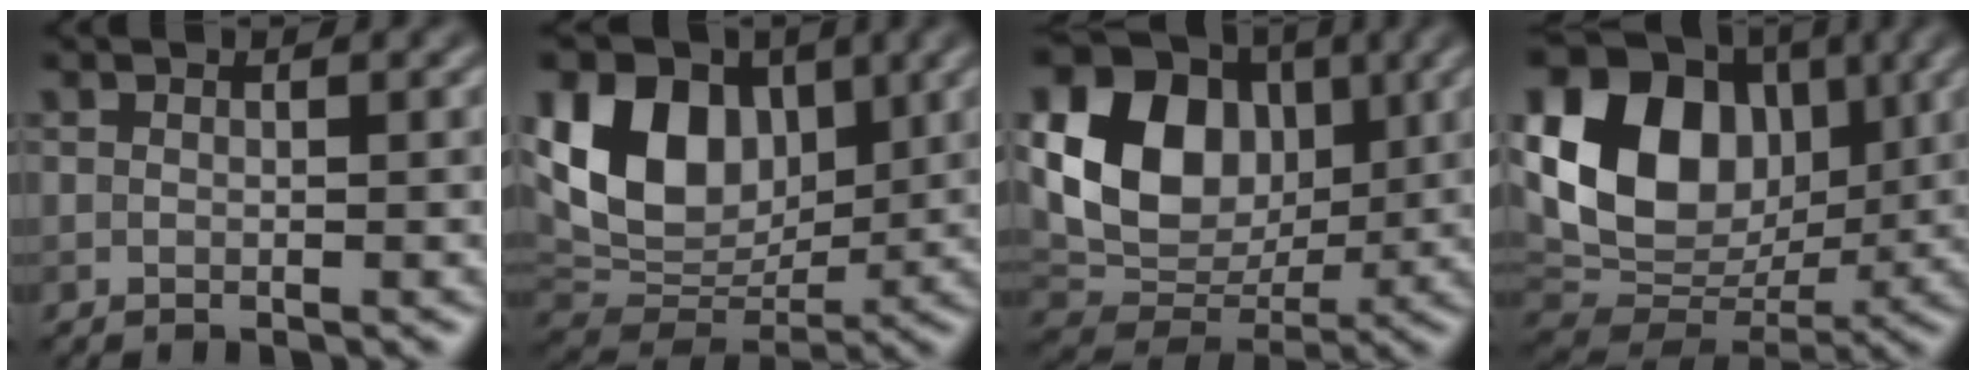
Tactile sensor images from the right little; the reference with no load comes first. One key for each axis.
{"total": 11.1, "fx": 3.2, "fy": 7.8, "fz": 7.1, "tx": -0.137, "ty": 0.002, "tz": 0.050}
{"total": 11.7, "fx": 2.2, "fy": 9.0, "fz": 7.2, "tx": -0.133, "ty": 0.001, "tz": 0.031}
{"total": 14.7, "fx": 3.5, "fy": 11.0, "fz": 9.1, "tx": -0.170, "ty": 0.027, "tz": 0.065}